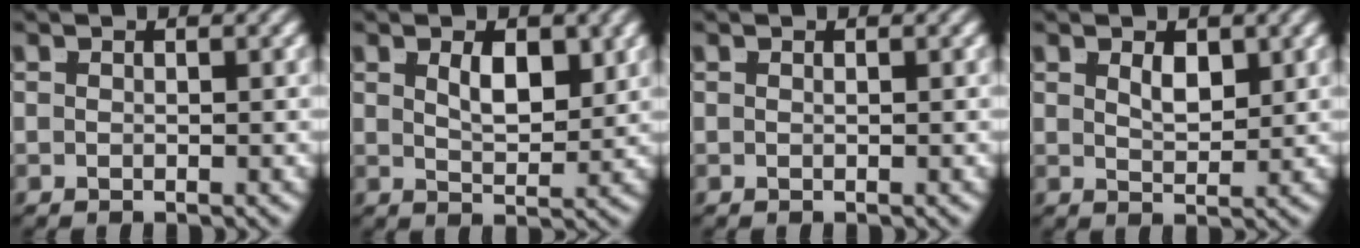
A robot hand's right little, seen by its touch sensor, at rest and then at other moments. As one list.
[{"total": 2.7, "force": [1.2, 0.6, 2.3], "torque": [-0.025, -0.011, 0.027]}, {"total": 0.0}, {"total": 1.7, "force": [1.1, 0.2, 1.3], "torque": [-0.015, -0.014, 0.028]}]